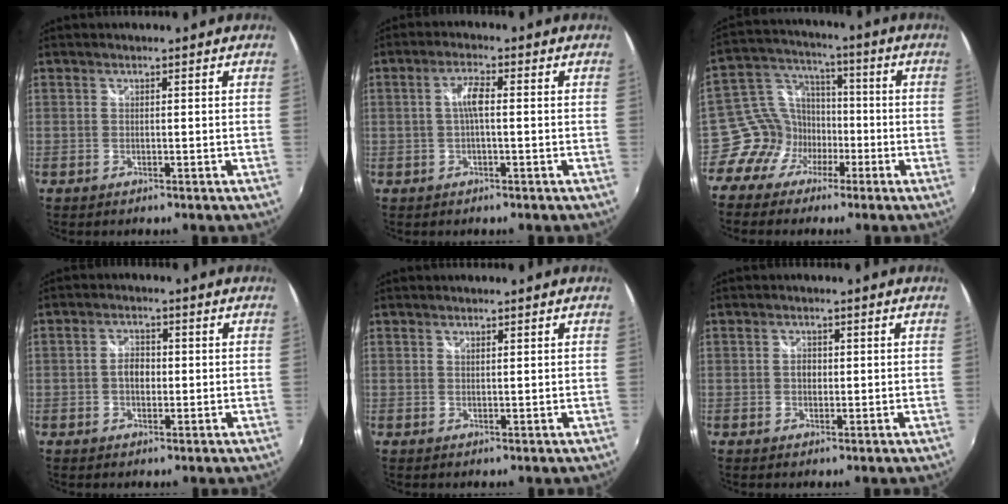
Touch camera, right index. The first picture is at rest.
{"total": 3.5, "force": [0.0, 0.7, 3.4], "torque": [-0.067, 0.007, 0.001]}
{"total": 6.4, "force": [-3.5, 5.4, 0.7], "torque": [-0.015, 0.030, -0.076]}
{"total": 3.5, "force": [-0.3, 2.5, 2.4], "torque": [-0.042, 0.007, -0.006]}
{"total": 0.7, "force": [0.6, 0.2, 0.3], "torque": [-0.003, 0.000, 0.011]}
{"total": 1.7, "force": [0.0, 1.5, 0.9], "torque": [-0.015, 0.003, -0.001]}